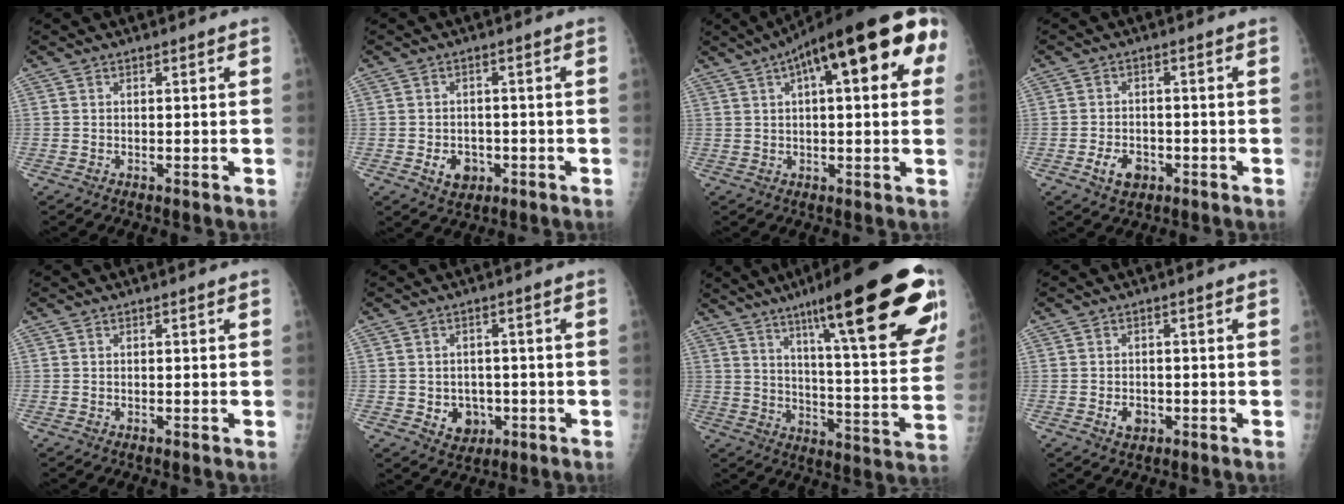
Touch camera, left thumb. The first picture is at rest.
{"total": 5.0, "force": [-1.8, 3.8, 2.6], "torque": [-0.027, 0.012, -0.022]}
{"total": 22.2, "force": [8.3, 7.0, 19.4], "torque": [-0.284, 0.032, 0.113]}
{"total": 5.0, "force": [-2.3, 3.4, 2.9], "torque": [-0.041, 0.014, -0.035]}
{"total": 0.0}
{"total": 5.9, "force": [-1.6, 4.8, 2.9], "torque": [-0.014, 0.010, -0.014]}
{"total": 30.0, "force": [16.6, 5.7, 24.2], "torque": [-0.301, -0.042, 0.243]}
{"total": 3.2, "force": [-1.2, 2.3, 1.9], "torque": [-0.022, 0.006, -0.016]}